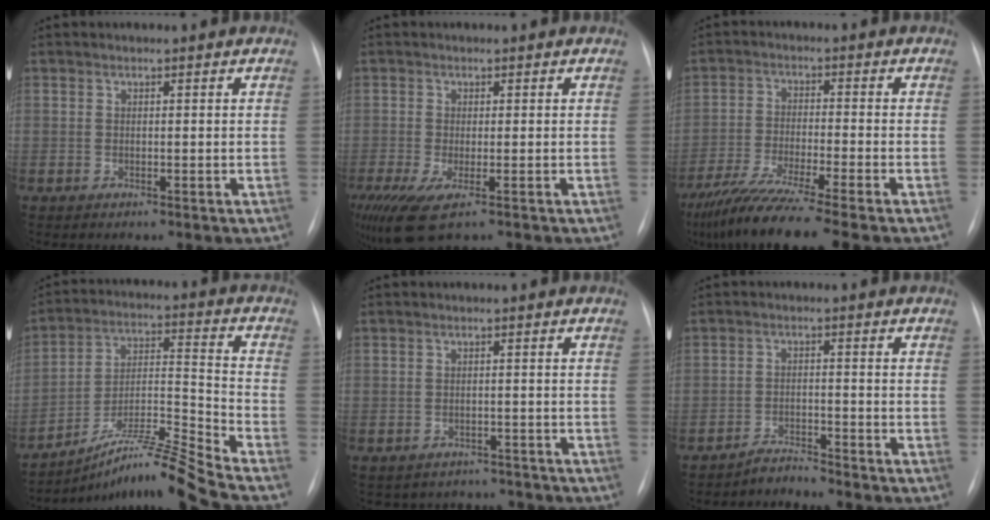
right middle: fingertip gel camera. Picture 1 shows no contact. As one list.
[{"total": 8.2, "force": [-4.9, 2.1, 6.2], "torque": [-0.122, -0.025, -0.088]}, {"total": 13.4, "force": [-10.5, -0.5, 8.3], "torque": [-0.151, -0.047, -0.175]}, {"total": 13.9, "force": [-12.1, -3.2, 6.1], "torque": [-0.105, 0.003, -0.214]}, {"total": 6.5, "force": [-5.8, 2.8, -0.2], "torque": [0.008, 0.022, -0.067]}, {"total": 2.6, "force": [-2.5, -0.3, -0.4], "torque": [0.012, -0.015, -0.044]}]